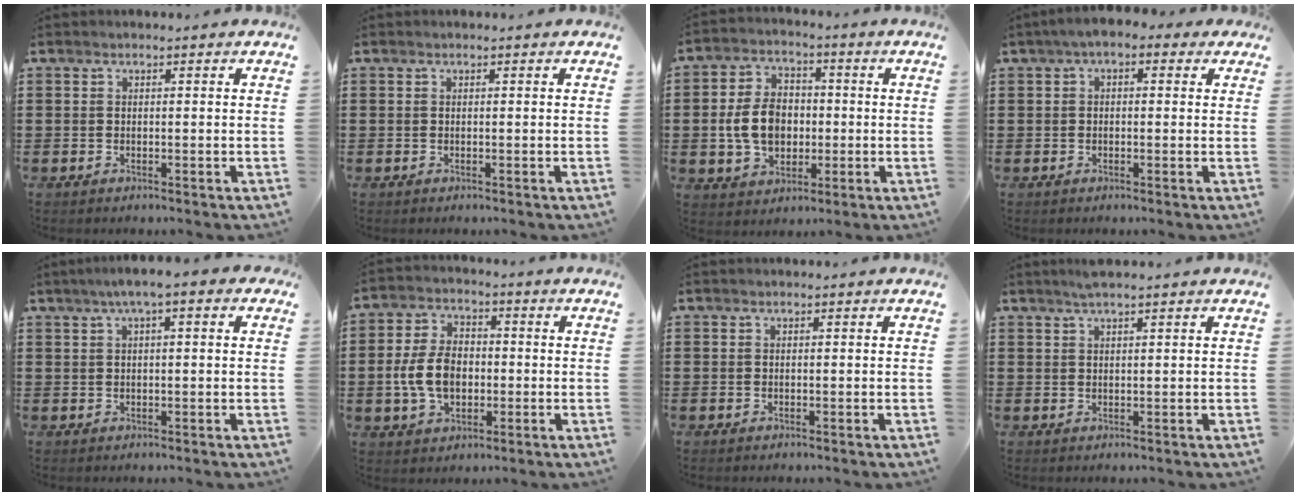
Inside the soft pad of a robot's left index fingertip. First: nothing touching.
{"total": 0.0}
{"total": 8.0, "force": [-0.8, 6.0, 5.3], "torque": [-0.117, 0.007, -0.019]}
{"total": 2.4, "force": [-0.1, 1.4, 2.0], "torque": [-0.039, 0.010, -0.005]}
{"total": 3.1, "force": [0.9, 0.4, 2.9], "torque": [-0.056, 0.004, 0.014]}
{"total": 7.7, "force": [-1.2, 5.2, 5.6], "torque": [-0.132, 0.007, -0.026]}
{"total": 0.0}
{"total": 1.7, "force": [1.4, -0.1, 0.9], "torque": [-0.020, 0.001, 0.027]}